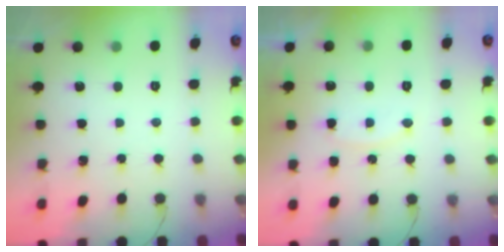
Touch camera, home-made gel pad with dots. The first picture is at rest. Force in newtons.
{"total": 8.4, "press": 8.4, "slide": 0.6}